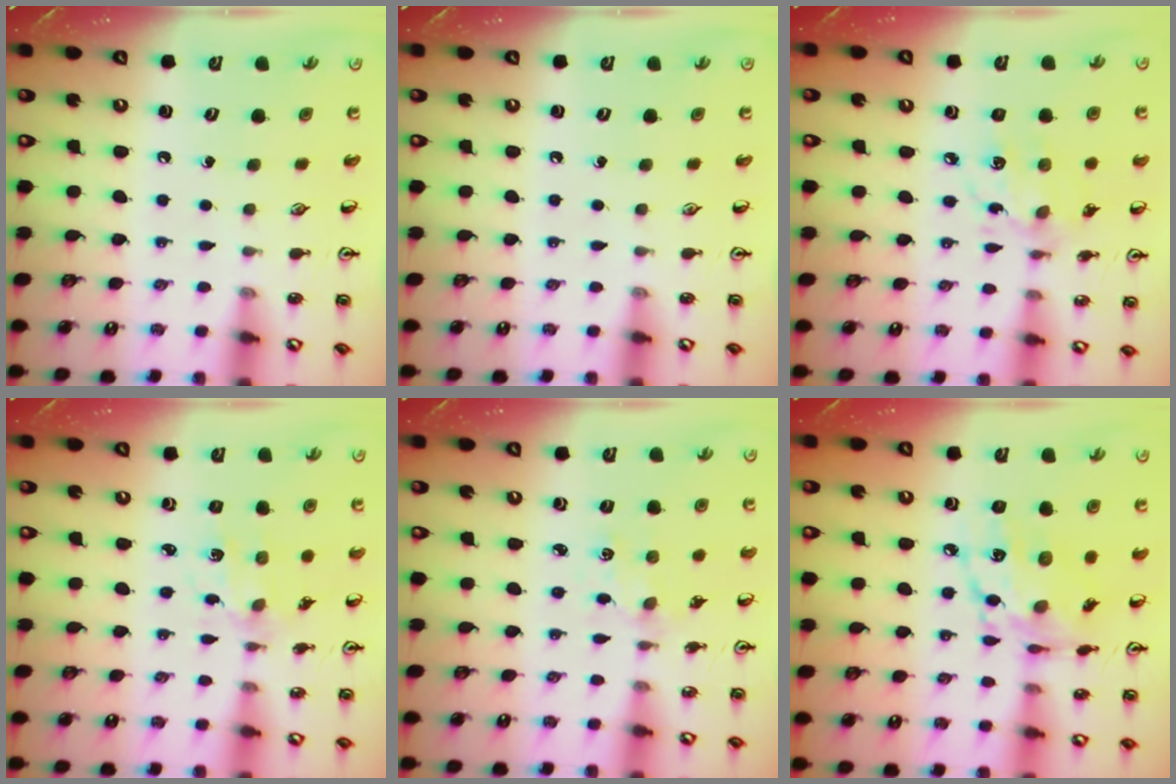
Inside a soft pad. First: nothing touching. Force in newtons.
{"total": 0.0}
{"total": 7.9, "press": 7.9, "slide": 0.6}
{"total": 1.8, "press": 1.8, "slide": 0.3}
{"total": 1.8, "press": 1.8, "slide": 0.3}
{"total": 13.2, "press": 13.1, "slide": 0.6}